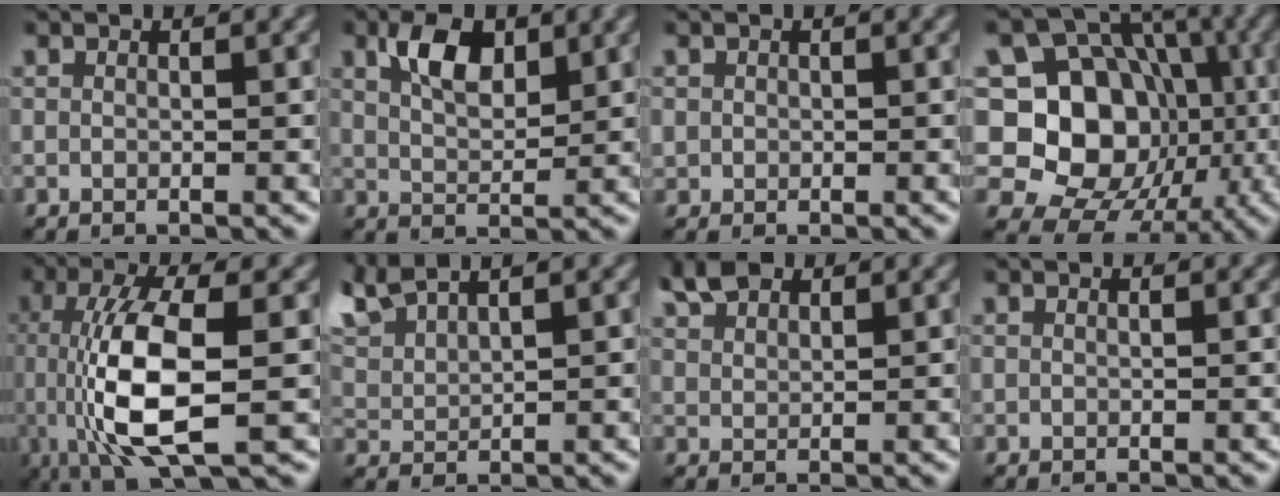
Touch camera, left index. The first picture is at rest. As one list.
[{"total": 4.3, "force": [2.2, 2.2, 3.0], "torque": [-0.058, 0.007, 0.040]}, {"total": 0.7, "force": [0.1, 0.7, 0.0], "torque": [0.005, -0.004, 0.001]}, {"total": 16.6, "force": [-0.5, 14.2, 8.6], "torque": [-0.134, 0.011, -0.021]}, {"total": 8.9, "force": [-0.9, 2.7, 8.4], "torque": [-0.168, -0.006, -0.015]}, {"total": 4.6, "force": [3.9, 0.9, 2.1], "torque": [-0.062, 0.019, 0.080]}, {"total": 2.9, "force": [2.4, 1.2, 1.1], "torque": [-0.024, 0.013, 0.049]}, {"total": 0.0}]